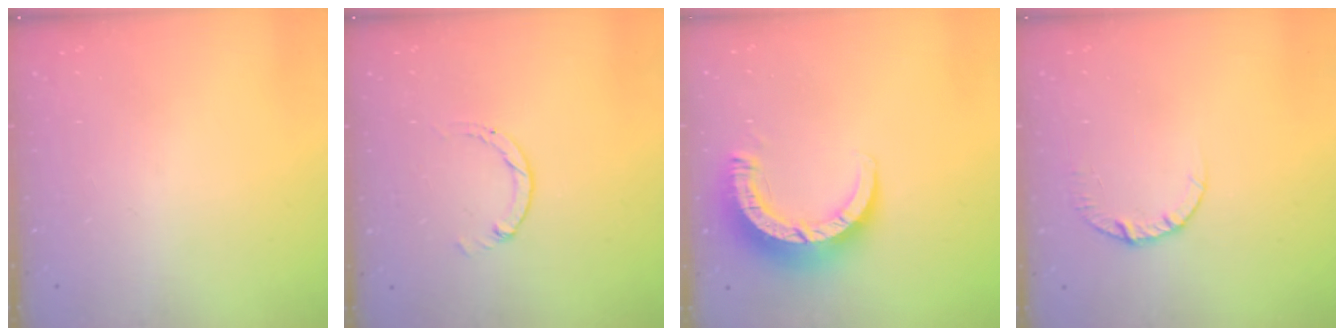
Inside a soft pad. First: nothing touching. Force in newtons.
{"total": 0.0}
{"total": 9.1, "press": 9.1, "slide": 1.1}
{"total": 4.5, "press": 4.5, "slide": 0.4}